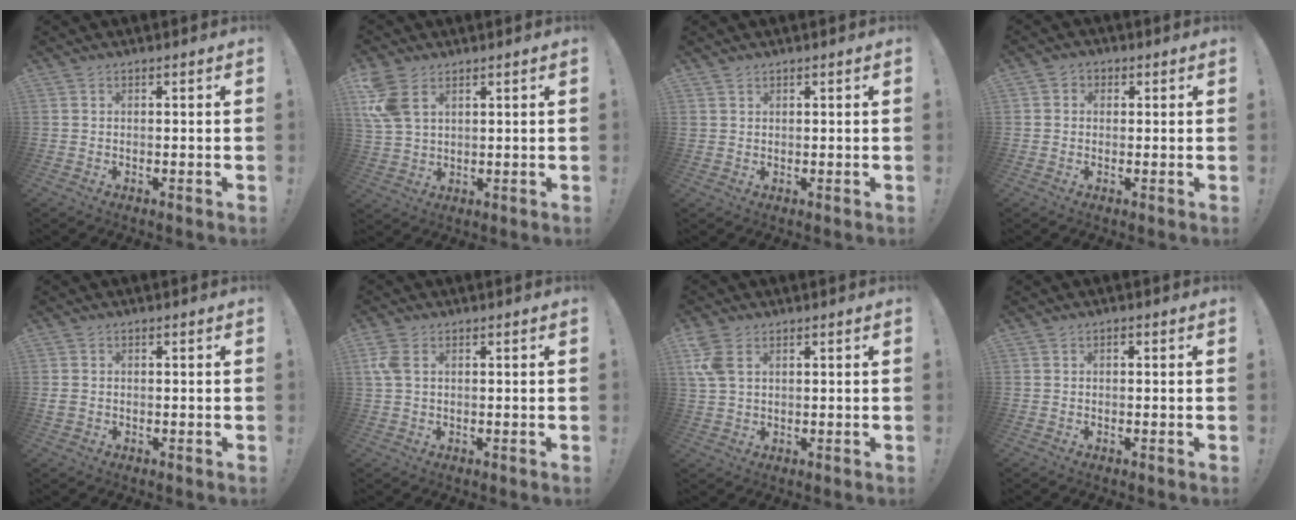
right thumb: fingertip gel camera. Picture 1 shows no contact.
{"total": 8.2, "force": [4.0, 5.1, 5.1], "torque": [-0.103, -0.011, 0.079]}
{"total": 1.4, "force": [1.0, 0.9, 0.3], "torque": [0.001, -0.005, 0.019]}
{"total": 2.6, "force": [-0.3, 2.3, 1.2], "torque": [-0.016, 0.007, -0.006]}
{"total": 1.8, "force": [-0.1, 1.5, 1.1], "torque": [-0.017, 0.004, 0.001]}
{"total": 4.2, "force": [1.4, 2.5, 3.0], "torque": [-0.070, 0.006, 0.027]}
{"total": 6.2, "force": [2.6, 3.9, 4.1], "torque": [-0.082, -0.007, 0.049]}
{"total": 0.6, "force": [-0.3, 0.4, 0.3], "torque": [-0.002, 0.001, -0.007]}